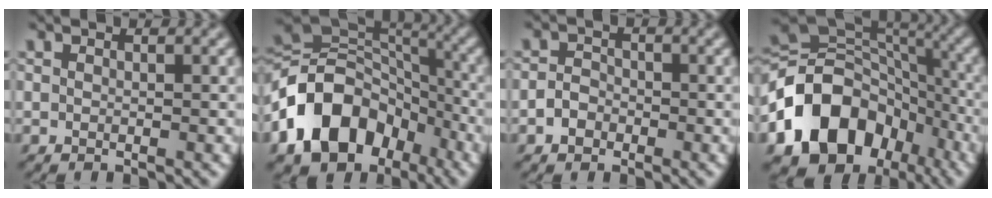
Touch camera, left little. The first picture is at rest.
{"total": 13.0, "force": [-5.7, 9.4, 7.0], "torque": [-0.139, 0.009, -0.113]}
{"total": 1.9, "force": [-1.0, 1.4, 0.7], "torque": [-0.008, 0.003, -0.025]}
{"total": 14.4, "force": [-5.9, 10.9, 7.3], "torque": [-0.143, -0.001, -0.114]}